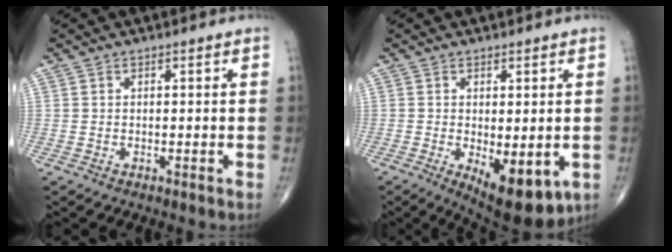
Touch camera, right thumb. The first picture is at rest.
{"total": 10.8, "force": [-3.2, 4.5, 9.3], "torque": [-0.115, -0.020, -0.035]}